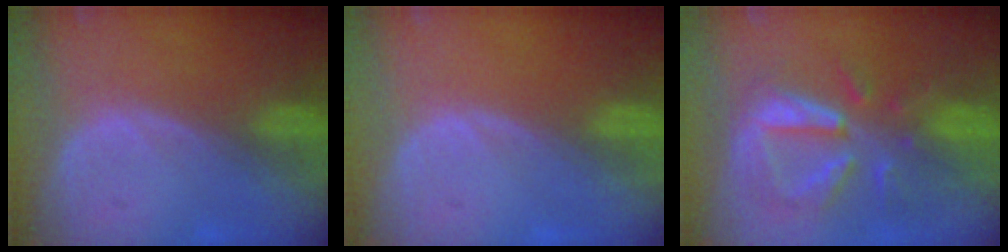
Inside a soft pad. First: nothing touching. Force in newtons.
{"total": 0.0}
{"total": 9.5, "press": 8.8, "slide": 3.6}